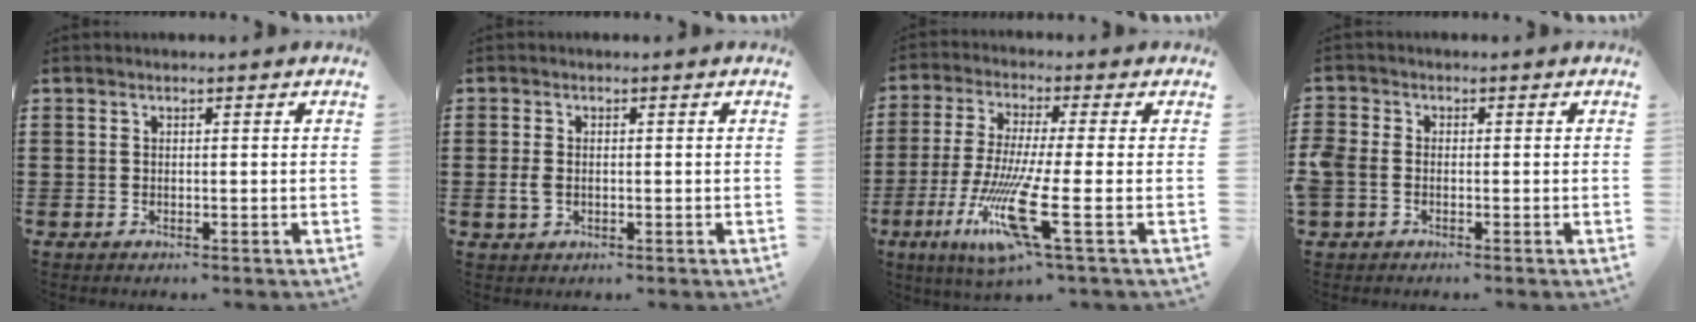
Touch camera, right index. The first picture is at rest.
{"total": 2.1, "force": [-0.3, 1.5, 1.5], "torque": [-0.045, -0.002, -0.010]}
{"total": 12.6, "force": [-4.5, 1.3, 11.7], "torque": [-0.244, -0.022, -0.083]}
{"total": 2.4, "force": [-1.0, 1.7, 1.3], "torque": [-0.042, -0.001, -0.023]}